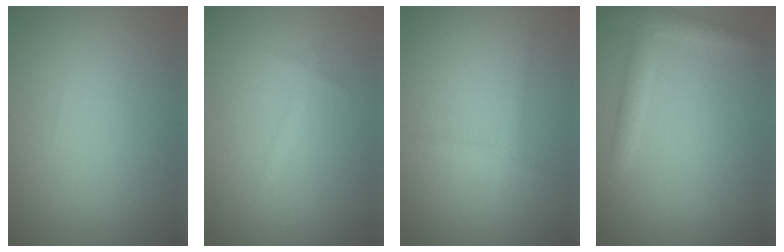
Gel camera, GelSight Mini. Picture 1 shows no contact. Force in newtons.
{"total": 0.7, "press": 0.7, "slide": 0.1}
{"total": 1.2, "press": 1.2, "slide": 0.1}
{"total": 2.3, "press": 2.2, "slide": 0.2}